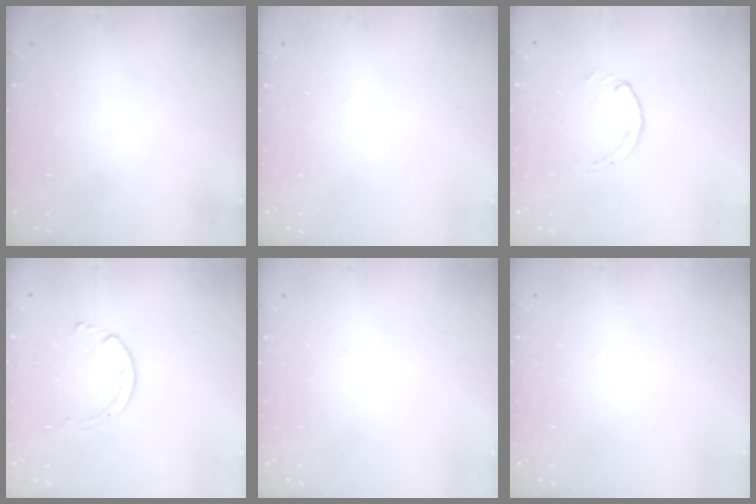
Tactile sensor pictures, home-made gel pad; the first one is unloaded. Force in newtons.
{"total": 0.0}
{"total": 0.7, "press": 0.7, "slide": 0.2}
{"total": 2.9, "press": 2.9, "slide": 0.2}
{"total": 0.0}
{"total": 0.0}